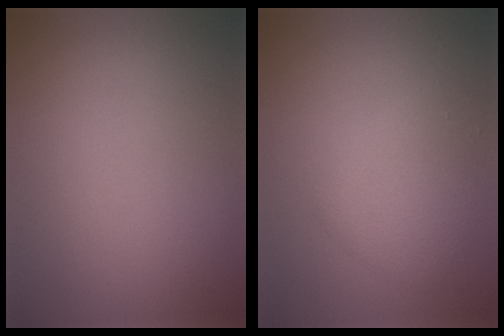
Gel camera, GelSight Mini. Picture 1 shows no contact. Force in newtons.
{"total": 2.8, "press": 2.8, "slide": 0.1}